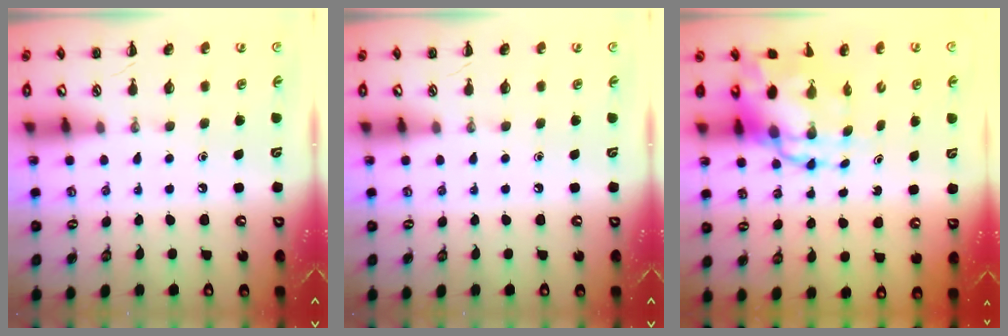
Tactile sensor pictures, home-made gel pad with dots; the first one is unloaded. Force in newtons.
{"total": 0.0}
{"total": 10.5, "press": 10.1, "slide": 2.9}